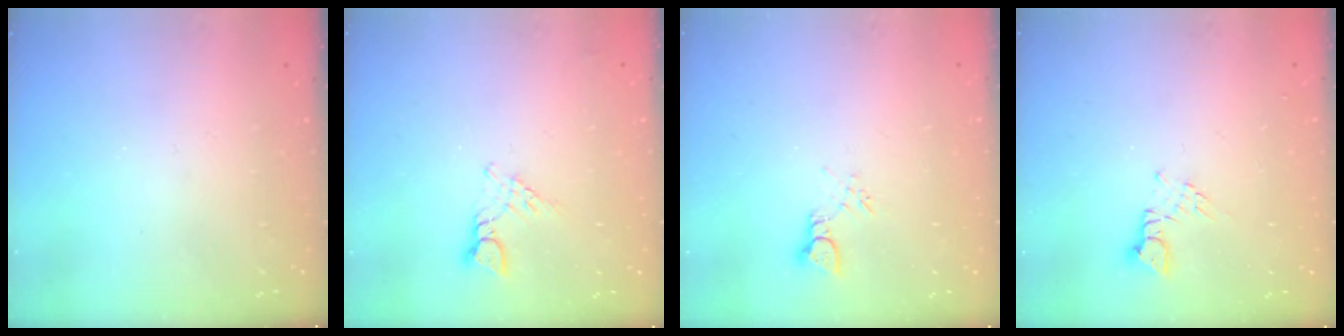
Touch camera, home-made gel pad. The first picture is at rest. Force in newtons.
{"total": 3.5, "press": 3.5, "slide": 0.4}
{"total": 3.3, "press": 3.3, "slide": 0.4}
{"total": 2.5, "press": 2.5, "slide": 0.3}